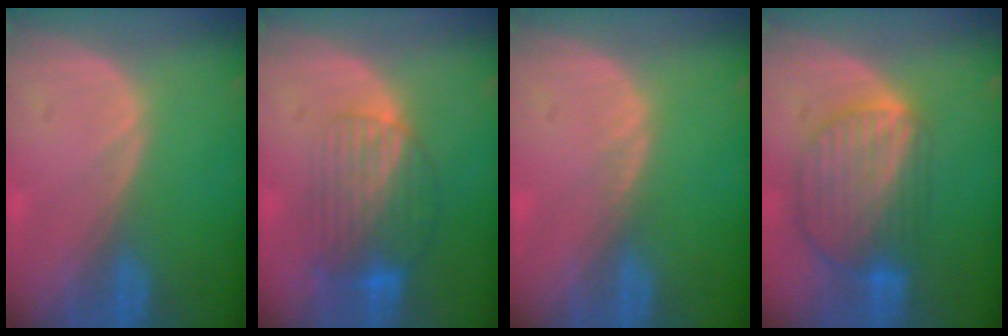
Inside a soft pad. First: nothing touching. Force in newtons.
{"total": 8.4, "press": 7.1, "slide": 4.5}
{"total": 0.5, "press": 0.5, "slide": 0.1}
{"total": 9.1, "press": 7.8, "slide": 4.7}